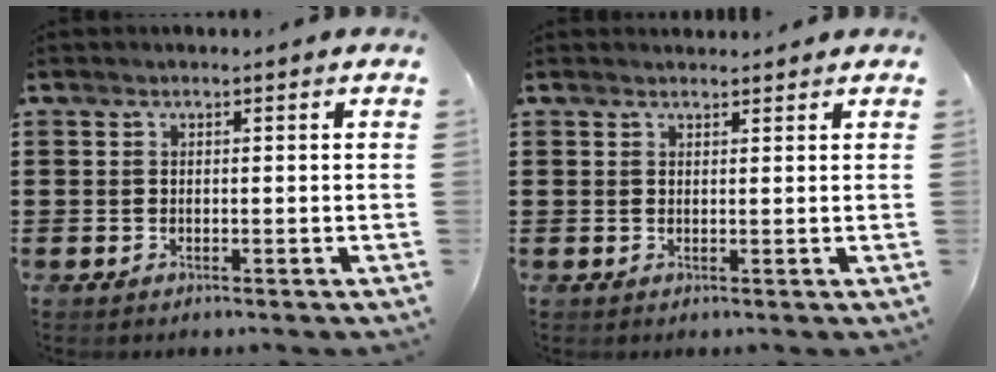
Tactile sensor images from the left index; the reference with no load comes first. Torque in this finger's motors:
{"motor_torque": [0.98, -1.16, -0.06, 0.00]}